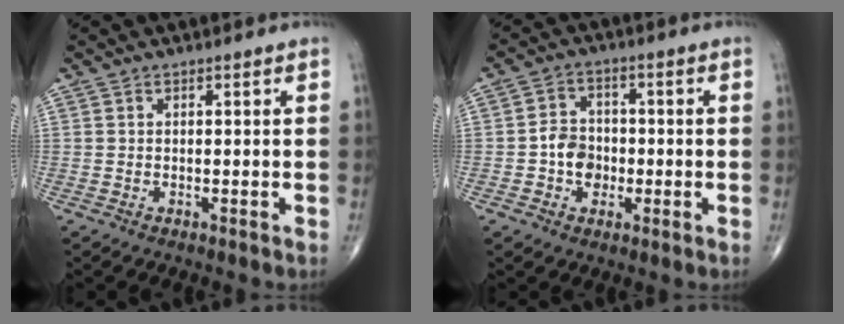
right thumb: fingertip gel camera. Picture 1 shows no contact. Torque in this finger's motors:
{"motor_torque": [1.38, 1.09, 0.16, -0.64, 0.21]}